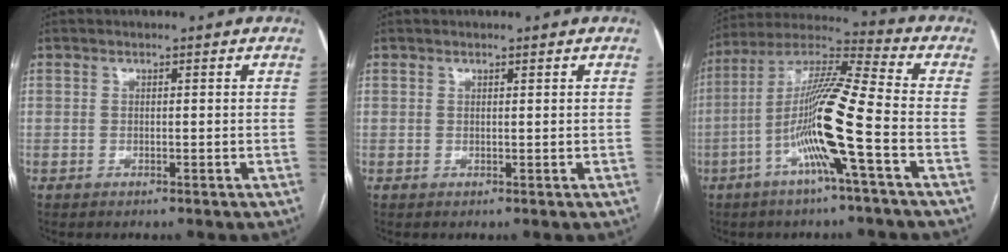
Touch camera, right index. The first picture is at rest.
{"total": 0.0}
{"total": 14.6, "force": [-4.5, -0.7, 13.9], "torque": [-0.268, 0.005, -0.094]}